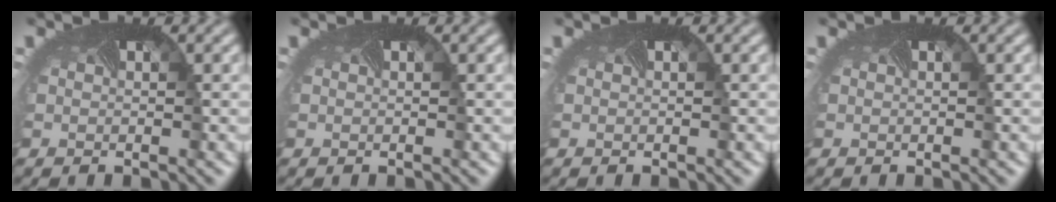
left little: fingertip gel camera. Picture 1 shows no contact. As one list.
[{"total": 0.0}, {"total": 0.0}, {"total": 0.0}]